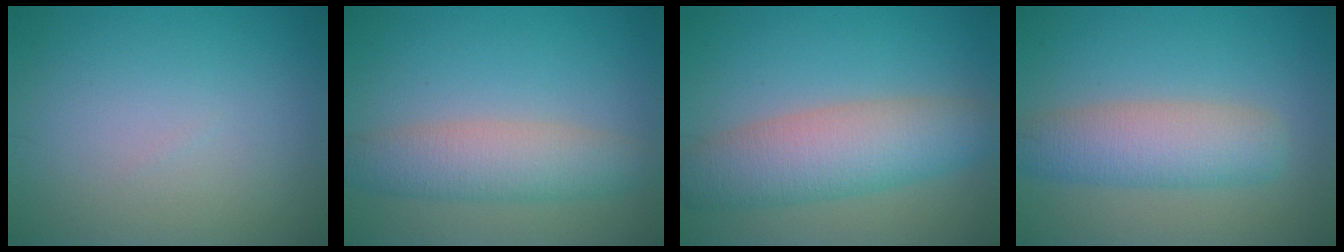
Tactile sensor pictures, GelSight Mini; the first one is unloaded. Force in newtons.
{"total": 4.6, "press": 4.6, "slide": 0.1}
{"total": 6.7, "press": 6.7, "slide": 0.2}
{"total": 5.2, "press": 5.2, "slide": 0.2}